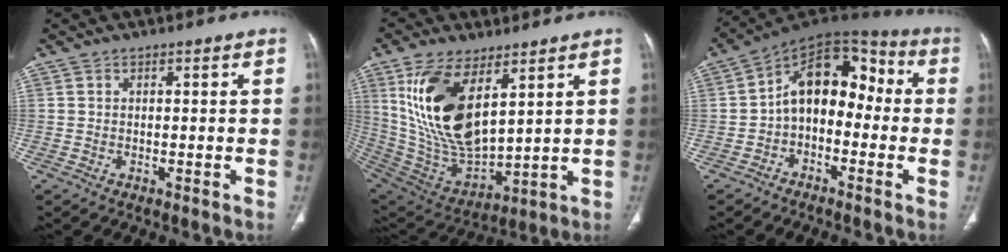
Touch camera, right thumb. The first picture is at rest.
{"total": 20.1, "force": [7.7, 9.5, 15.9], "torque": [-0.295, -0.033, 0.166]}
{"total": 13.4, "force": [-1.4, 8.9, 9.8], "torque": [-0.116, 0.059, -0.041]}